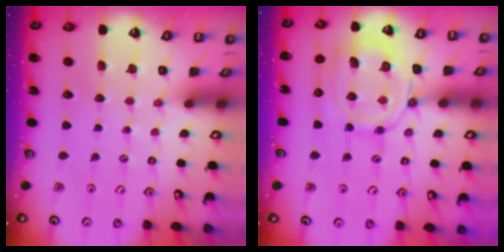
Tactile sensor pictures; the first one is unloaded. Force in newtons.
{"total": 12.7, "press": 12.6, "slide": 1.1}